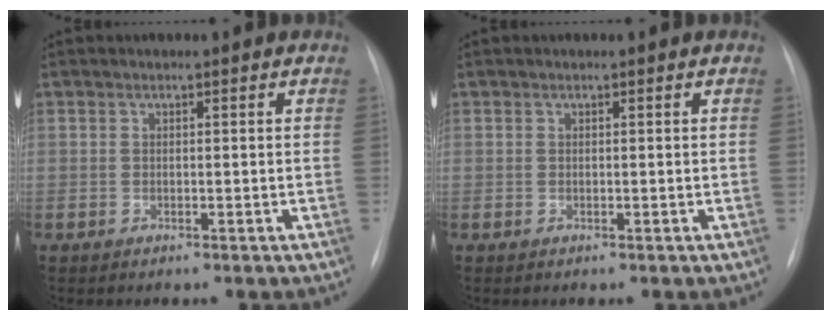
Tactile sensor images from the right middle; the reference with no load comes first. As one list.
[{"total": 0.0}]